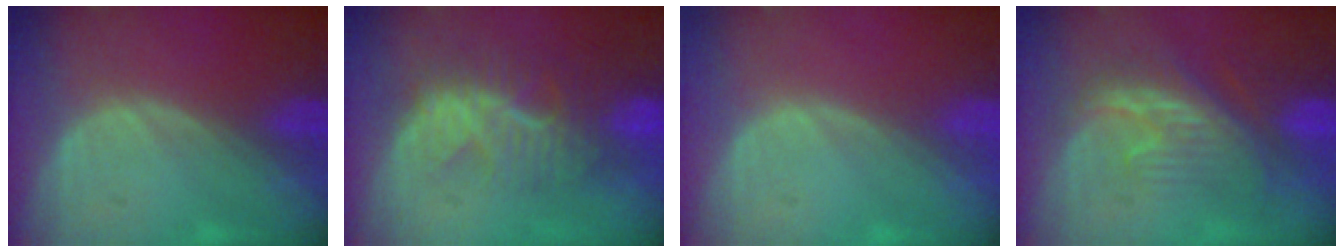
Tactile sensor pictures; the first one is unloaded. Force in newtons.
{"total": 9.3, "press": 8.4, "slide": 3.9}
{"total": 0.0}
{"total": 8.5, "press": 8.2, "slide": 2.3}